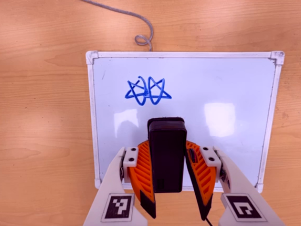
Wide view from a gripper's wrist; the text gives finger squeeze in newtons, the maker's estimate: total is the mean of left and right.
{"total": 6.5, "left": 5.7, "right": 7.3}